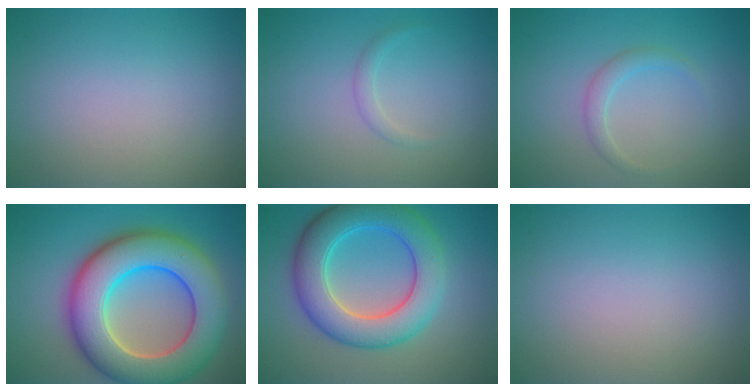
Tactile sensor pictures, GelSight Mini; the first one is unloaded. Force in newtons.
{"total": 0.9, "press": 0.9, "slide": 0.0}
{"total": 1.5, "press": 1.5, "slide": 0.1}
{"total": 12.4, "press": 12.4, "slide": 0.8}
{"total": 8.1, "press": 8.1, "slide": 0.2}
{"total": 0.0}